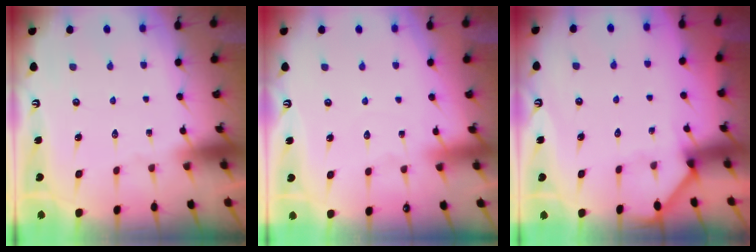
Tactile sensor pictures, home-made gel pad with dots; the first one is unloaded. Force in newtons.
{"total": 3.6, "press": 3.6, "slide": 0.4}
{"total": 2.2, "press": 2.2, "slide": 0.3}